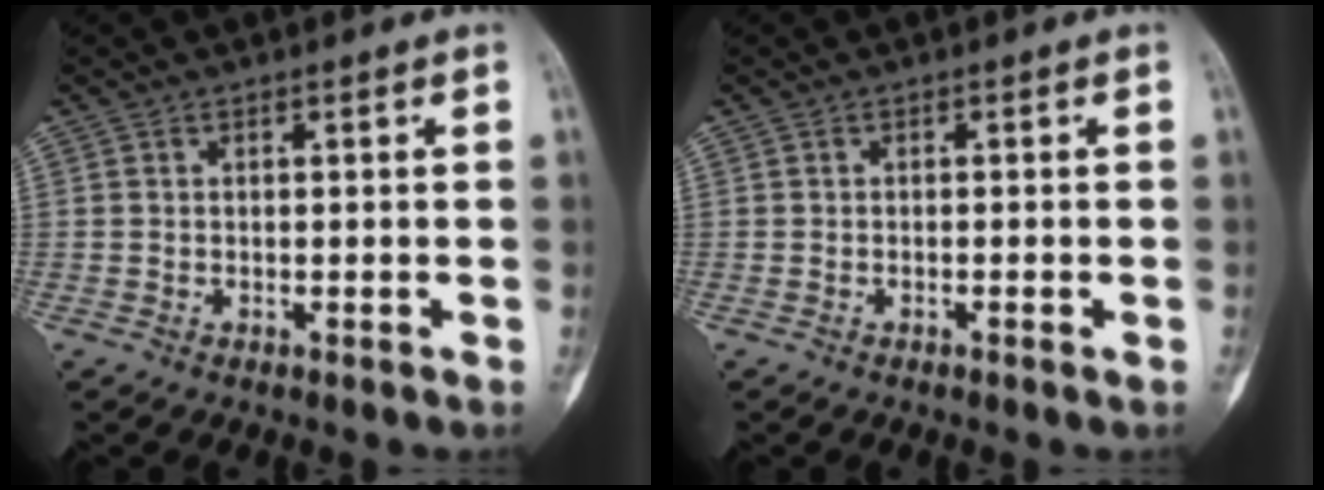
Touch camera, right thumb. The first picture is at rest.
{"total": 0.6, "force": [-0.3, 0.1, 0.5], "torque": [-0.011, 0.001, -0.005]}